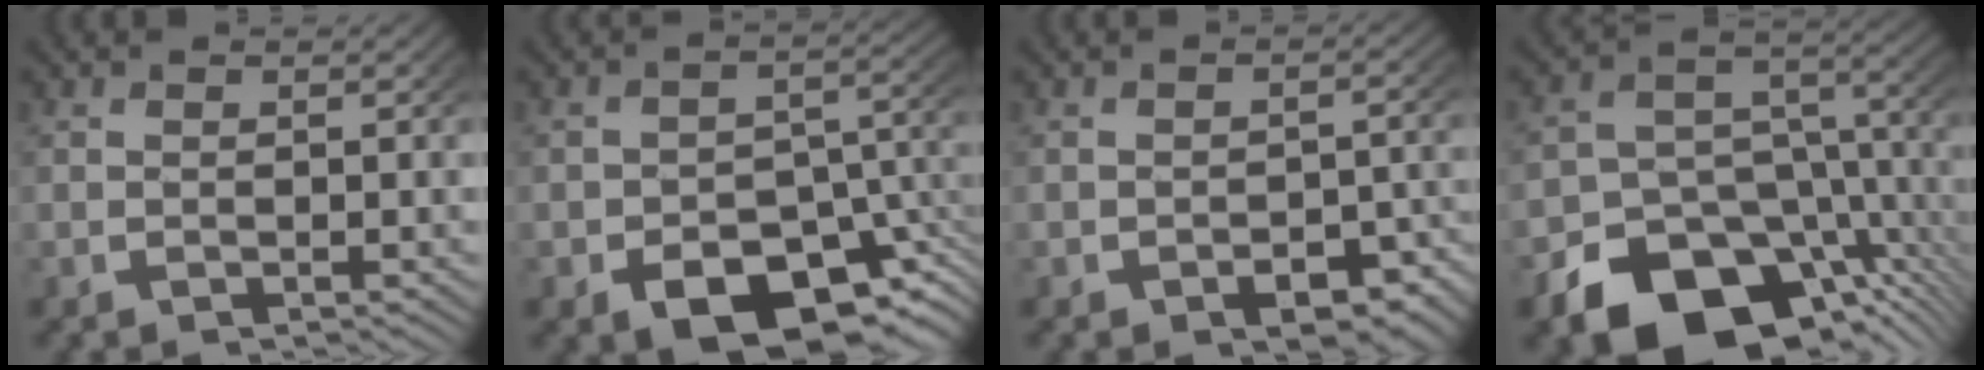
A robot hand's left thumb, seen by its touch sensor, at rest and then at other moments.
{"total": 10.1, "force": [-5.4, 5.8, 6.2], "torque": [-0.100, -0.034, -0.061]}
{"total": 3.7, "force": [-1.9, 2.0, 2.5], "torque": [-0.034, -0.015, -0.025]}
{"total": 14.5, "force": [-8.1, 8.5, 8.4], "torque": [-0.127, -0.048, -0.114]}